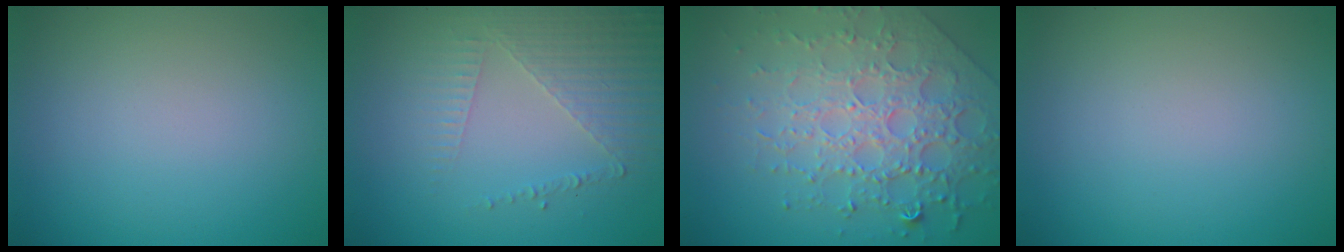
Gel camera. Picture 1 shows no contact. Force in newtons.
{"total": 5.2, "press": 3.1, "slide": 4.2}
{"total": 7.9, "press": 5.6, "slide": 5.6}
{"total": 0.0}